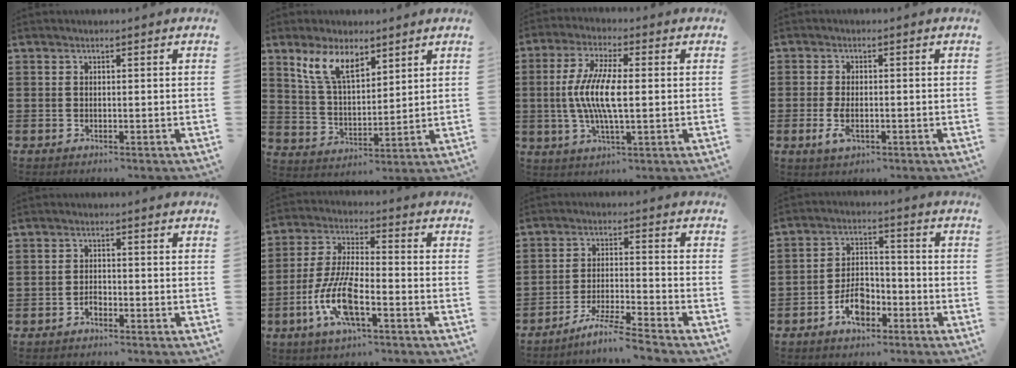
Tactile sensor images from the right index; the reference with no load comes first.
{"total": 8.3, "force": [5.8, 3.2, 5.0], "torque": [-0.116, -0.003, 0.109]}
{"total": 8.5, "force": [-0.3, 2.2, 8.2], "torque": [-0.173, -0.007, -0.012]}
{"total": 3.3, "force": [-1.0, 1.5, 2.8], "torque": [-0.073, -0.008, -0.024]}
{"total": 1.5, "force": [-1.1, 0.8, 0.6], "torque": [-0.015, -0.001, -0.023]}
{"total": 10.4, "force": [-4.1, 3.4, 9.0], "torque": [-0.206, -0.009, -0.080]}
{"total": 6.1, "force": [-5.5, -0.7, 2.5], "torque": [-0.054, -0.016, -0.108]}
{"total": 6.5, "force": [-3.4, 3.6, 4.2], "torque": [-0.080, 0.011, -0.064]}